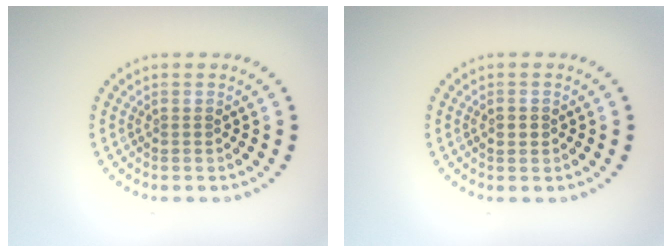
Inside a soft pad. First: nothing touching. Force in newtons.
{"total": 1.4, "press": 1.4, "slide": 0.2}